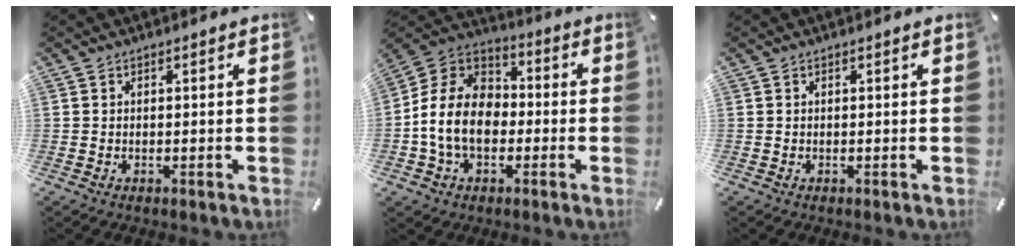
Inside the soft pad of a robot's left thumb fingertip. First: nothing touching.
{"total": 13.4, "force": [-3.6, 10.4, 7.7], "torque": [-0.178, 0.028, -0.065]}
{"total": 0.0}